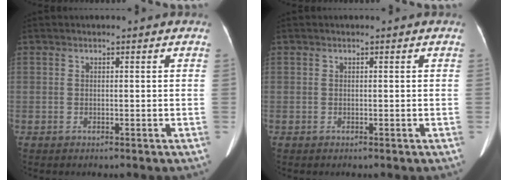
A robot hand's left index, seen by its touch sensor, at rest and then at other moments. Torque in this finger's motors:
{"motor_torque": [0.00, 0.00, 0.00, 0.00]}